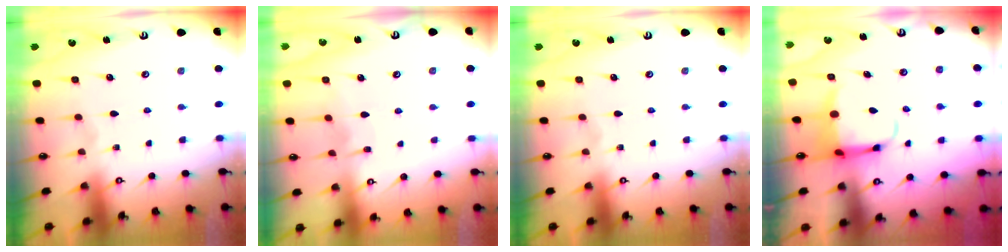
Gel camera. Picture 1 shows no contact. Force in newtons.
{"total": 7.0, "press": 7.0, "slide": 0.3}
{"total": 0.0}
{"total": 5.9, "press": 5.7, "slide": 1.4}